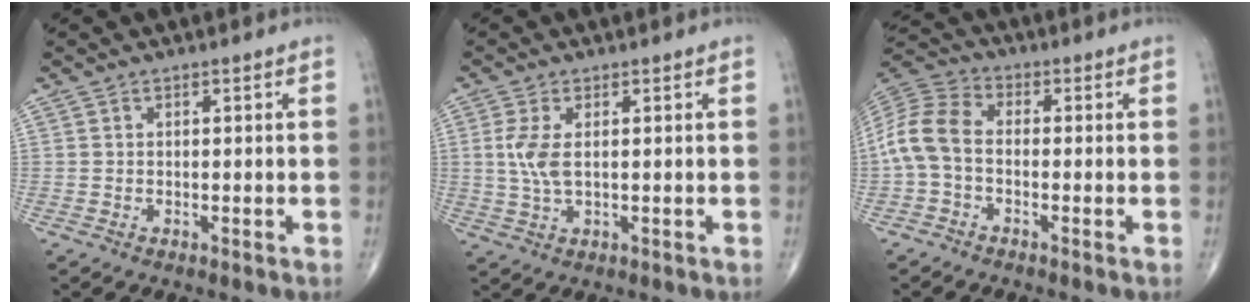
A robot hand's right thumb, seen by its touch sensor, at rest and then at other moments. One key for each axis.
{"total": 4.9, "fx": 0.7, "fy": 2.2, "fz": 4.3, "tx": -0.106, "ty": -0.001, "tz": 0.019}
{"total": 9.2, "fx": -1.3, "fy": 6.0, "fz": 6.9, "tx": -0.143, "ty": 0.027, "tz": -0.041}